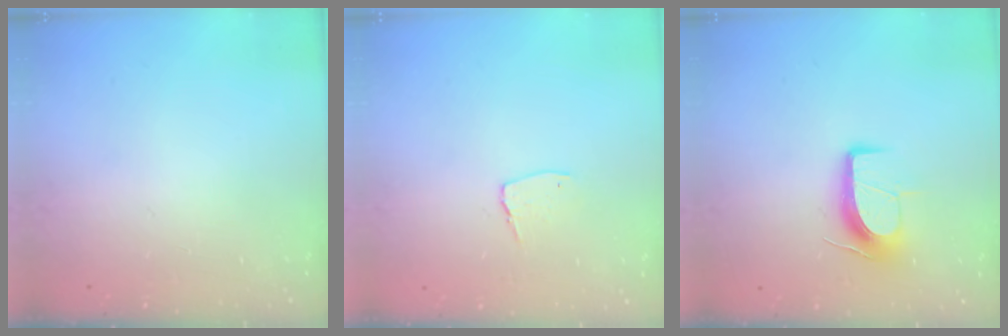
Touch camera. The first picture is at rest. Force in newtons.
{"total": 5.4, "press": 5.3, "slide": 0.5}
{"total": 9.9, "press": 9.9, "slide": 0.6}